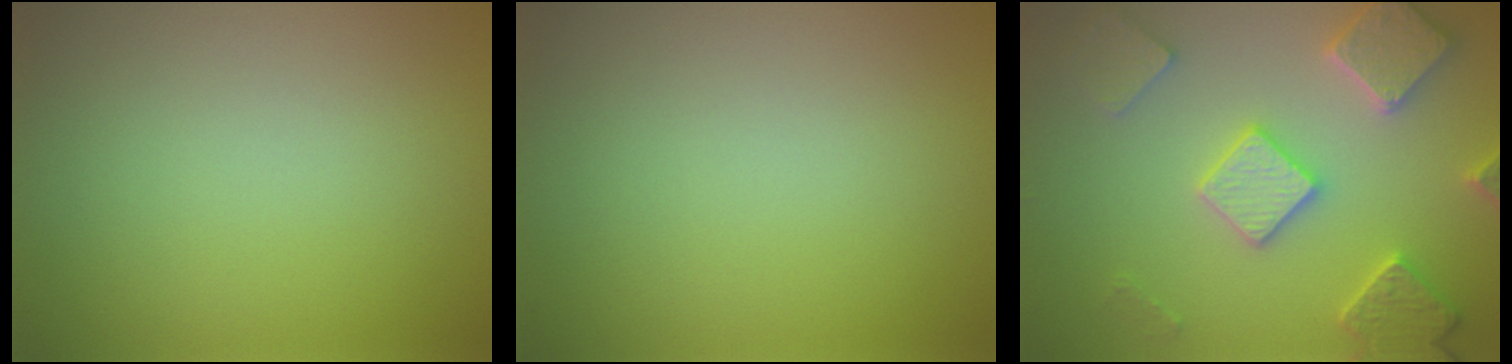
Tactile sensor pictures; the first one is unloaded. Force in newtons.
{"total": 0.0}
{"total": 5.7, "press": 5.6, "slide": 1.1}